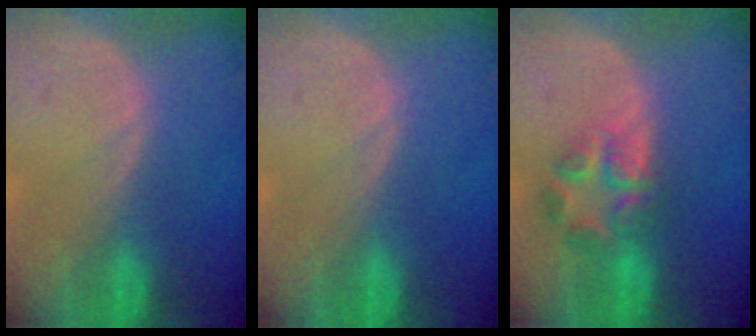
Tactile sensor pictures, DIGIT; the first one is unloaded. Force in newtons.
{"total": 0.0}
{"total": 5.6, "press": 5.5, "slide": 1.0}